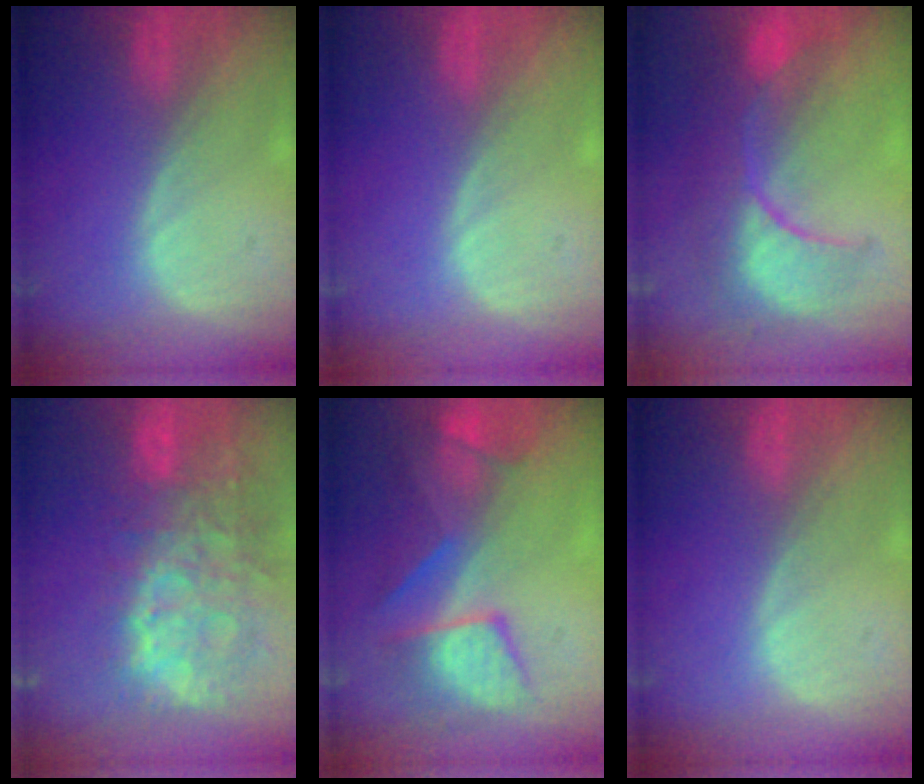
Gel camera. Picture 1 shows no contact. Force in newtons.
{"total": 0.0}
{"total": 9.7, "press": 9.2, "slide": 3.1}
{"total": 13.6, "press": 11.0, "slide": 7.9}
{"total": 8.4, "press": 8.1, "slide": 2.2}
{"total": 0.0}